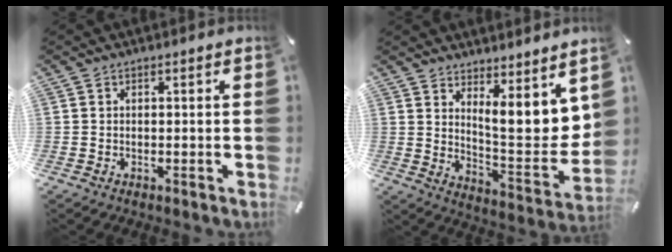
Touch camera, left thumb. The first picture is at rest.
{"total": 10.0, "force": [6.3, 3.6, 6.9], "torque": [-0.092, -0.064, 0.112]}